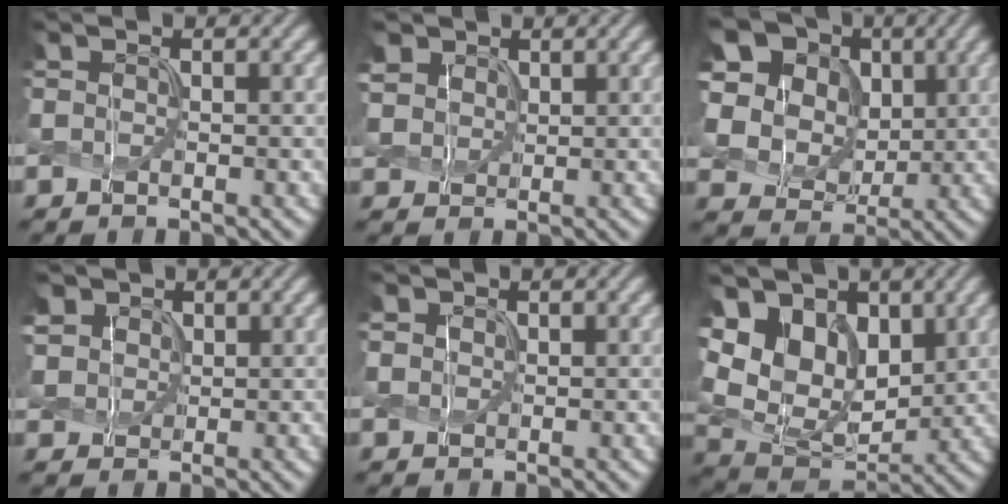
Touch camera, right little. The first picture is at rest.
{"total": 3.7, "force": [2.1, 2.8, 1.3], "torque": [-0.062, 0.003, 0.047]}
{"total": 12.5, "force": [4.9, 9.9, 5.8], "torque": [-0.171, 0.025, 0.094]}
{"total": 3.5, "force": [1.7, 2.8, 1.3], "torque": [-0.058, 0.004, 0.039]}
{"total": 1.0, "force": [0.6, 0.8, 0.2], "torque": [-0.006, 0.000, 0.013]}
{"total": 9.8, "force": [3.3, 7.0, 6.1], "torque": [-0.145, 0.005, 0.054]}